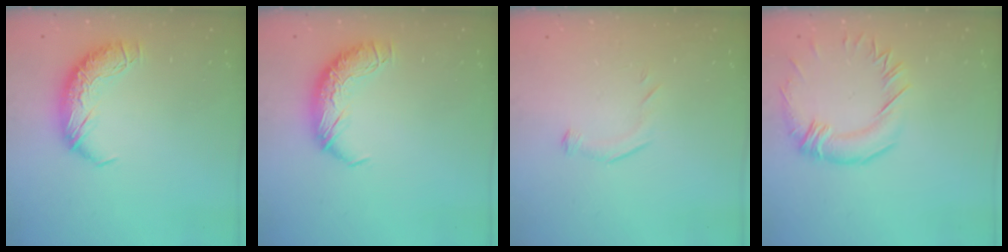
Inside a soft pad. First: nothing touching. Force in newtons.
{"total": 0.0}
{"total": 6.4, "press": 6.3, "slide": 1.1}
{"total": 1.5, "press": 0.9, "slide": 1.1}